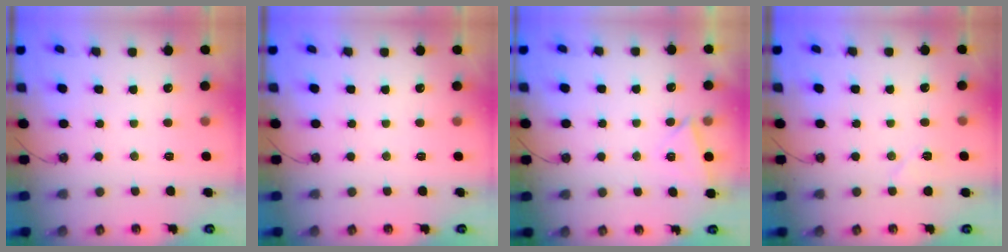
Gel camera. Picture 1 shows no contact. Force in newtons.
{"total": 0.0}
{"total": 3.0, "press": 2.5, "slide": 1.7}
{"total": 5.9, "press": 5.6, "slide": 2.0}